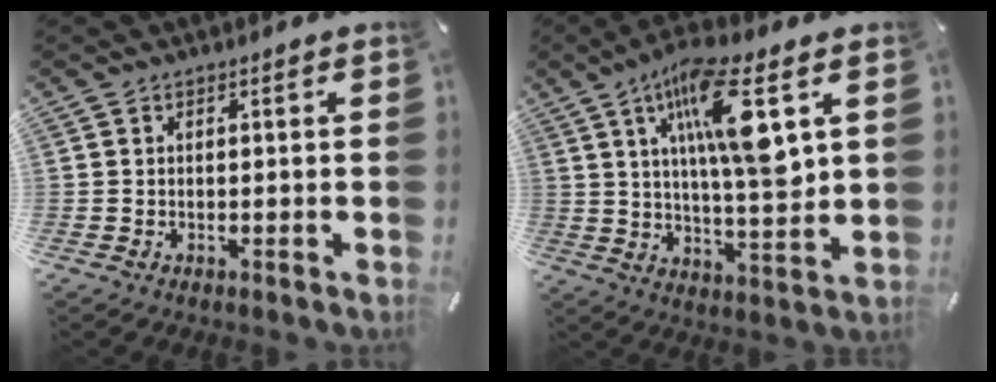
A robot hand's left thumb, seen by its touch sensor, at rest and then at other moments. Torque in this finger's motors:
{"motor_torque": [1.98, 3.03, 1.62, -1.15, 0.64]}